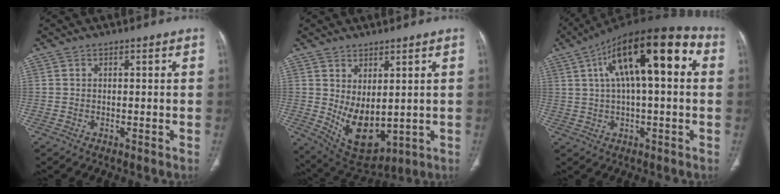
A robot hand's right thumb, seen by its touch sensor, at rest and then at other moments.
{"total": 10.3, "force": [0.6, 5.7, 8.5], "torque": [-0.127, -0.023, 0.042]}
{"total": 20.5, "force": [5.4, 7.3, 18.4], "torque": [-0.287, 0.036, 0.078]}